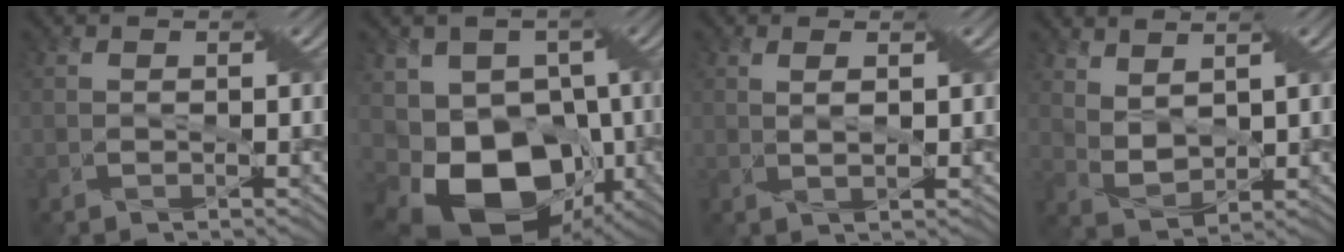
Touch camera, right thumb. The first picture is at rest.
{"total": 14.4, "force": [-5.2, 10.1, 8.8], "torque": [-0.154, -0.021, -0.083]}
{"total": 2.5, "force": [0.8, 0.1, 2.3], "torque": [-0.045, 0.003, 0.020]}
{"total": 4.3, "force": [3.0, 1.7, 2.7], "torque": [-0.074, -0.001, 0.069]}